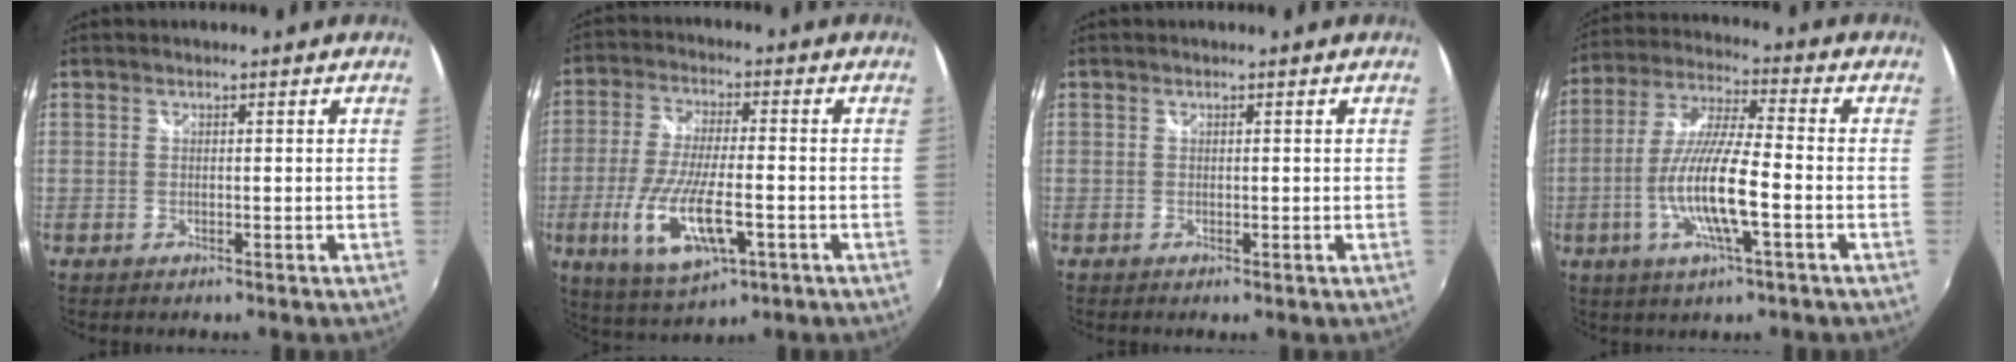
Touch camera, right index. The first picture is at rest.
{"total": 14.2, "force": [-4.7, 4.7, 12.6], "torque": [-0.261, -0.025, -0.082]}
{"total": 0.0}
{"total": 12.9, "force": [-3.9, 1.8, 12.2], "torque": [-0.245, -0.009, -0.073]}